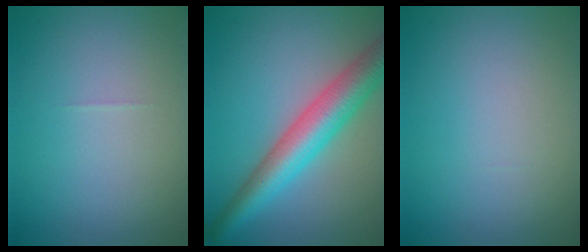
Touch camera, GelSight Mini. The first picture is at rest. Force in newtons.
{"total": 6.6, "press": 6.6, "slide": 0.1}
{"total": 0.0}